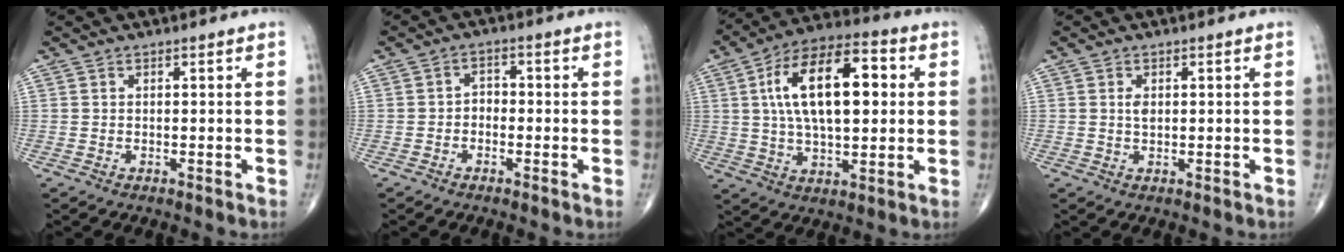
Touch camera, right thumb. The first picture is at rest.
{"total": 2.5, "force": [-0.9, 1.9, 1.3], "torque": [-0.006, 0.015, -0.025]}
{"total": 19.0, "force": [3.4, 9.2, 16.2], "torque": [-0.260, 0.019, 0.052]}
{"total": 1.6, "force": [0.3, 0.9, 1.2], "torque": [-0.020, -0.001, 0.005]}